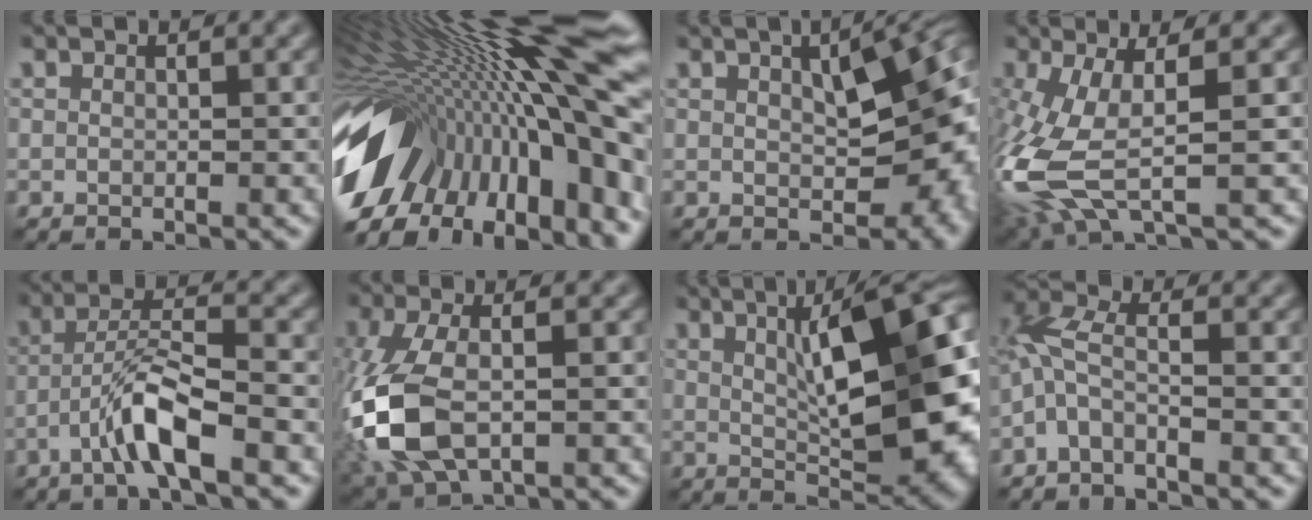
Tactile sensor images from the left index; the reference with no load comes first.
{"total": 21.0, "force": [-1.8, 8.6, 19.1], "torque": [-0.317, -0.009, -0.036]}
{"total": 10.3, "force": [1.0, 5.4, 8.7], "torque": [-0.106, -0.006, 0.030]}
{"total": 9.0, "force": [-1.5, 3.2, 8.3], "torque": [-0.215, -0.009, -0.031]}
{"total": 4.9, "force": [-2.6, 0.5, 4.1], "torque": [-0.078, 0.016, -0.053]}
{"total": 8.9, "force": [-2.1, 4.6, 7.3], "torque": [-0.183, -0.007, -0.048]}
{"total": 11.7, "force": [2.6, 3.1, 11.0], "torque": [-0.148, 0.007, 0.044]}
{"total": 3.3, "force": [-1.3, 0.9, 2.9], "torque": [-0.073, 0.009, -0.042]}